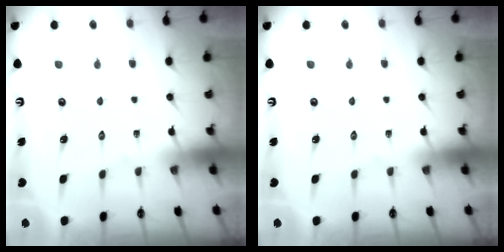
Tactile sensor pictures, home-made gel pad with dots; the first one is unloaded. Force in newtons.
{"total": 0.0}